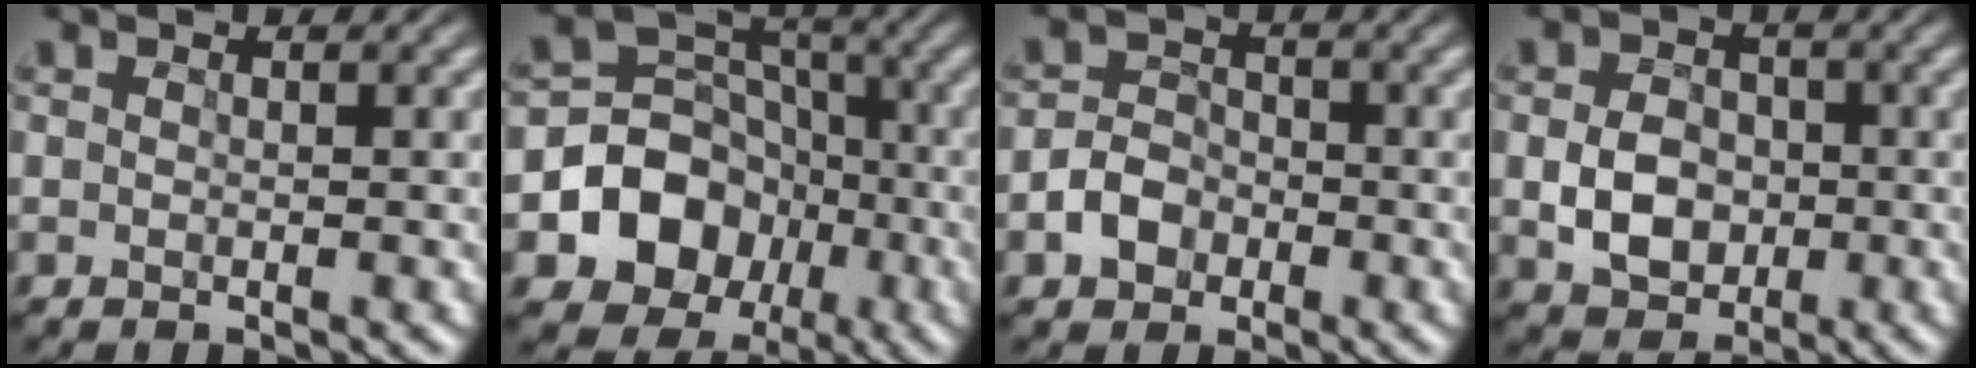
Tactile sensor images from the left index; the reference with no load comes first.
{"total": 8.7, "force": [-2.8, 7.1, 4.1], "torque": [-0.073, 0.000, -0.049]}
{"total": 2.8, "force": [-1.5, 2.1, 1.3], "torque": [-0.019, 0.007, -0.022]}
{"total": 4.3, "force": [-0.9, 3.3, 2.6], "torque": [-0.053, 0.003, -0.009]}